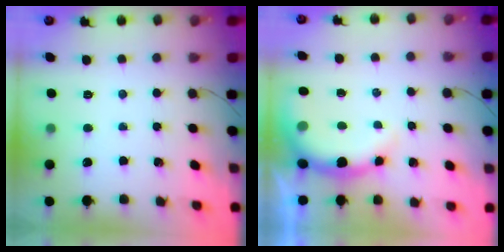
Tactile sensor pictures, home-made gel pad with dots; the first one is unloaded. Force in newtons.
{"total": 7.4, "press": 7.2, "slide": 1.4}